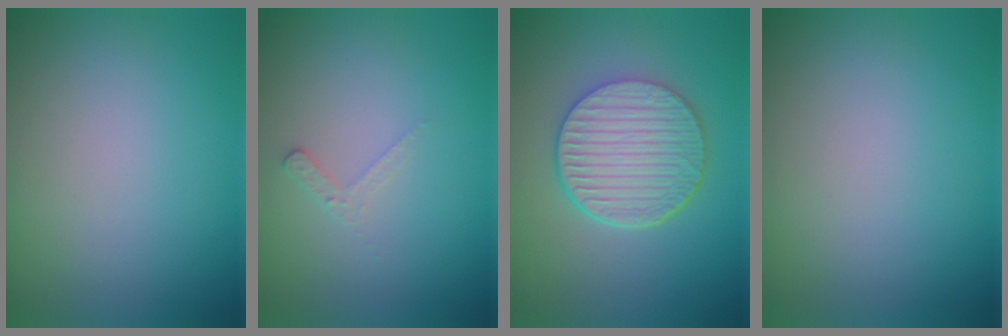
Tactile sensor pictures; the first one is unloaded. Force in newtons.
{"total": 1.2, "press": 1.1, "slide": 0.3}
{"total": 6.3, "press": 4.7, "slide": 4.1}
{"total": 0.0}